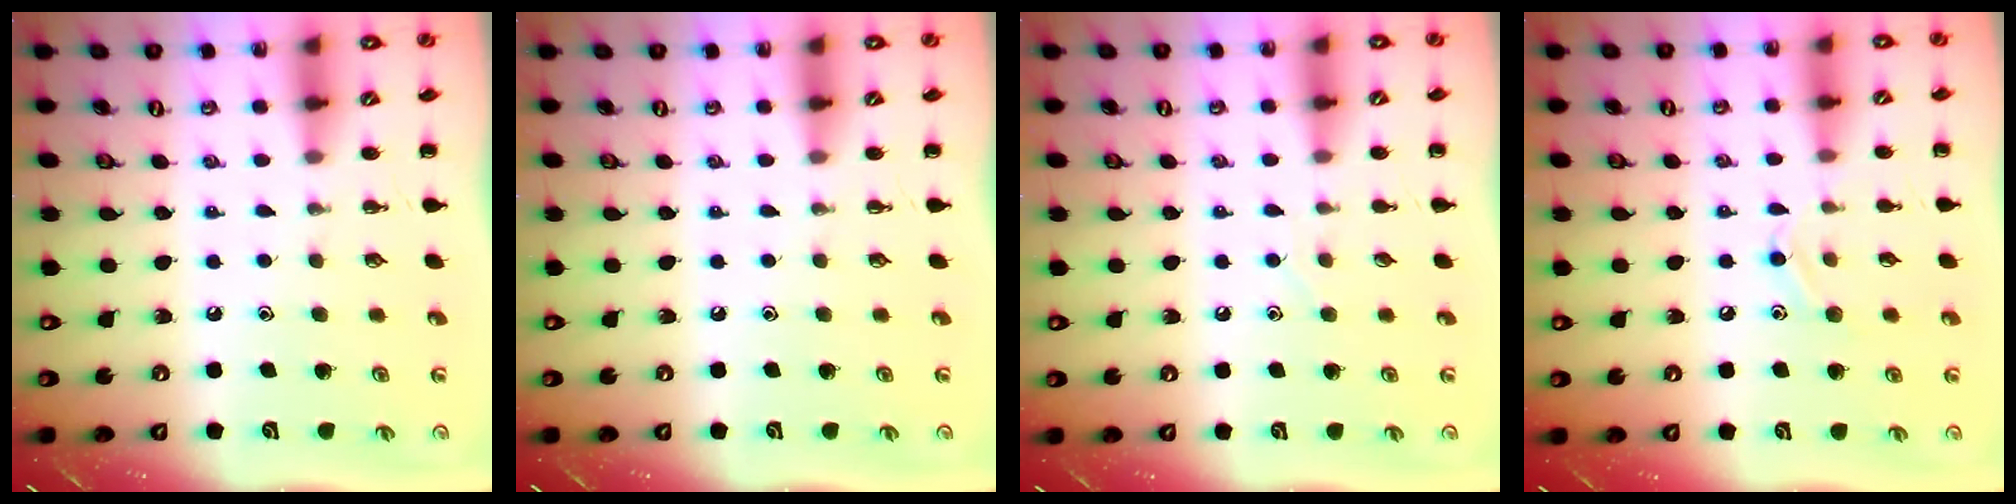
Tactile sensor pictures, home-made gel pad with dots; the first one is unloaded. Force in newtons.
{"total": 0.0}
{"total": 2.3, "press": 2.3, "slide": 0.6}
{"total": 8.9, "press": 8.7, "slide": 1.9}